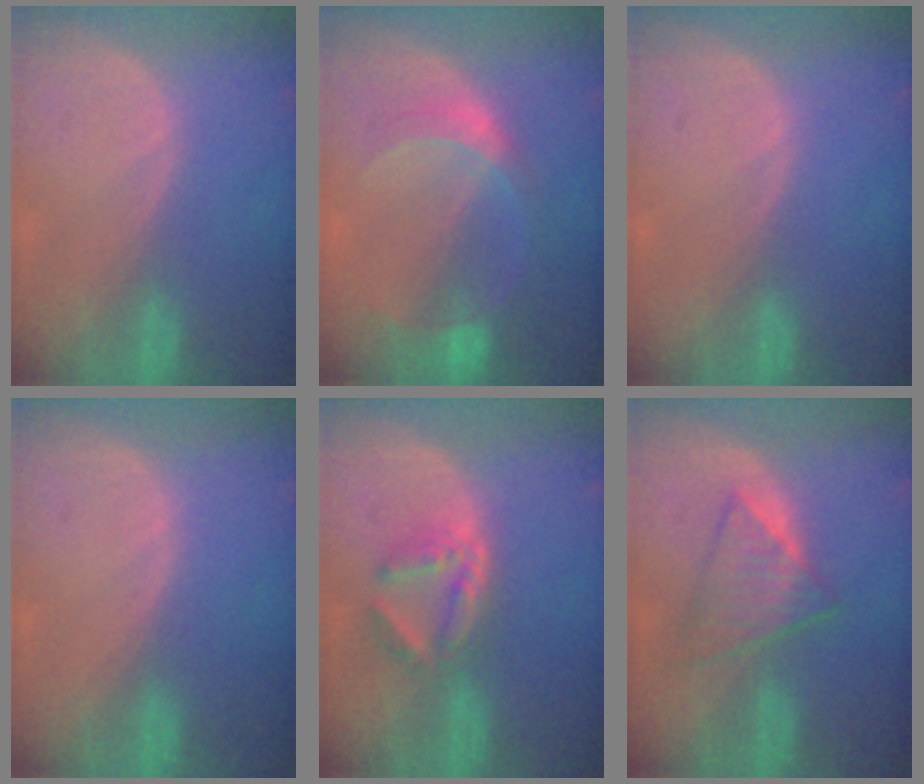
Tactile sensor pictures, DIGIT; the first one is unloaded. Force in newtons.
{"total": 6.8, "press": 6.0, "slide": 3.2}
{"total": 0.0}
{"total": 0.0}
{"total": 6.0, "press": 5.3, "slide": 2.8}
{"total": 6.0, "press": 5.8, "slide": 1.6}